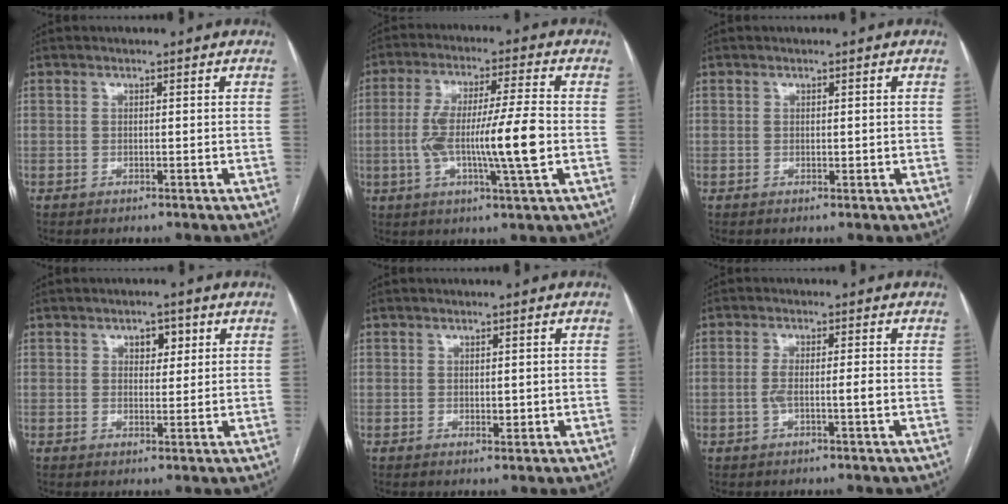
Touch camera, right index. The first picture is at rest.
{"total": 13.2, "force": [-1.9, 0.4, 13.1], "torque": [-0.243, 0.001, -0.036]}
{"total": 0.8, "force": [0.1, 0.4, 0.7], "torque": [-0.011, -0.003, 0.004]}
{"total": 3.1, "force": [1.4, 1.9, 2.0], "torque": [-0.026, 0.006, 0.019]}
{"total": 1.6, "force": [0.0, 0.8, 1.4], "torque": [-0.019, -0.004, 0.003]}
{"total": 3.5, "force": [-0.8, 0.3, 3.4], "torque": [-0.070, 0.005, -0.012]}